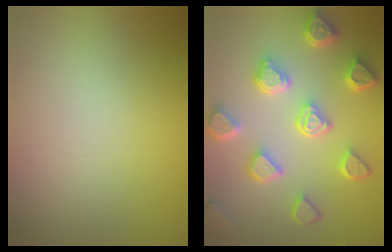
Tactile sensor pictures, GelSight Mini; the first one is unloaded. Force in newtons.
{"total": 6.8, "press": 5.5, "slide": 4.0}